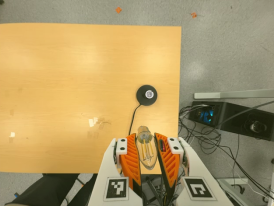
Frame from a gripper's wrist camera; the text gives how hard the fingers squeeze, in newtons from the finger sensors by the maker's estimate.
{"total": 21.4, "left": 23.7, "right": 19.0}